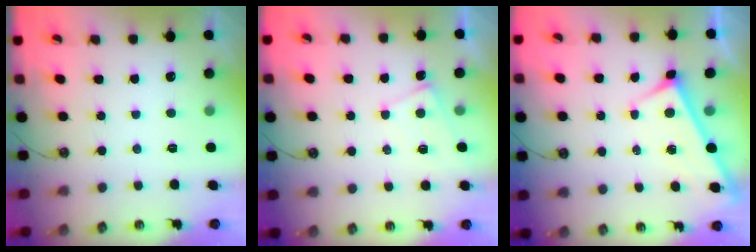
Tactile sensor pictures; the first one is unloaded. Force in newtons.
{"total": 2.1, "press": 2.0, "slide": 0.3}
{"total": 3.0, "press": 3.0, "slide": 0.2}